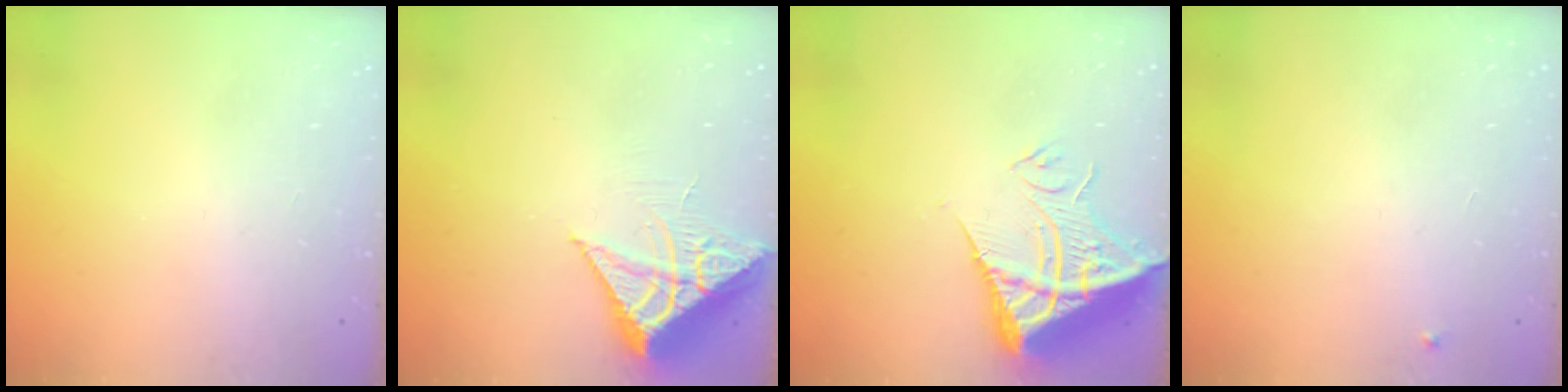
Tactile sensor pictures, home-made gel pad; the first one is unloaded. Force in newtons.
{"total": 7.7, "press": 7.7, "slide": 0.5}
{"total": 10.6, "press": 10.5, "slide": 1.1}
{"total": 2.7, "press": 2.7, "slide": 0.2}